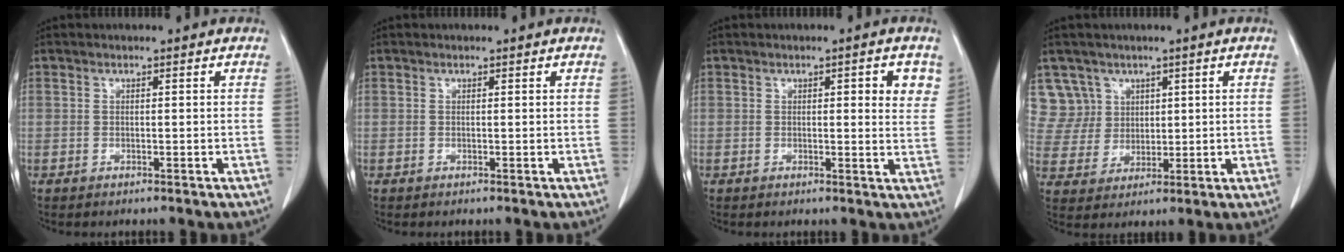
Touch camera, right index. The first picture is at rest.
{"total": 0.0}
{"total": 4.2, "force": [1.6, 1.0, 3.8], "torque": [-0.041, -0.005, 0.015]}
{"total": 6.7, "force": [3.7, 5.6, -0.5], "torque": [0.013, 0.013, 0.084]}